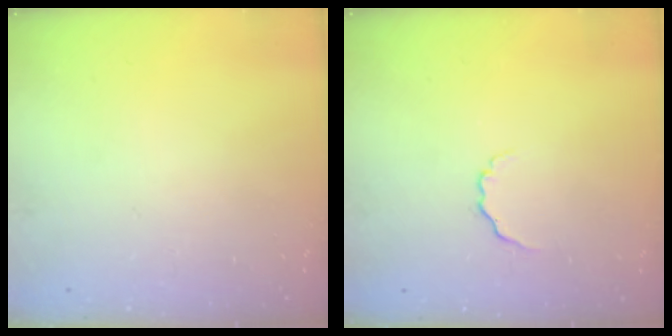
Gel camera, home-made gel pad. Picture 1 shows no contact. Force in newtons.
{"total": 3.1, "press": 3.0, "slide": 0.7}